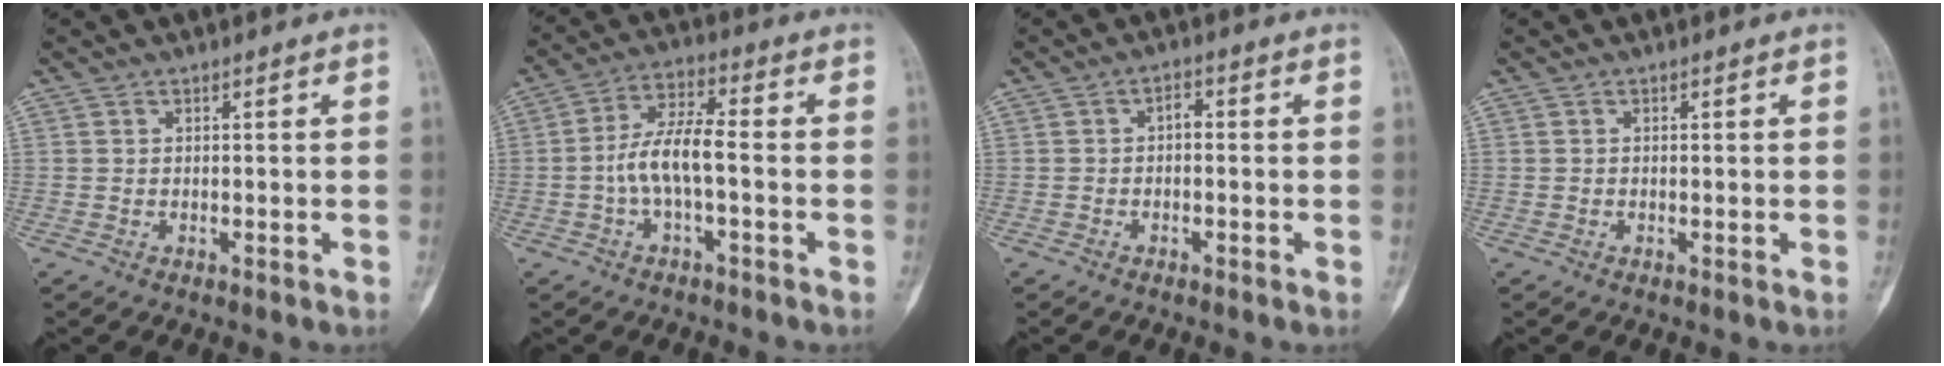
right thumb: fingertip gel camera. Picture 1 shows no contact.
{"total": 8.7, "force": [-1.6, 2.8, 8.0], "torque": [-0.165, 0.031, -0.036]}
{"total": 1.9, "force": [-0.3, 1.1, 1.5], "torque": [-0.015, 0.009, -0.011]}
{"total": 0.0}